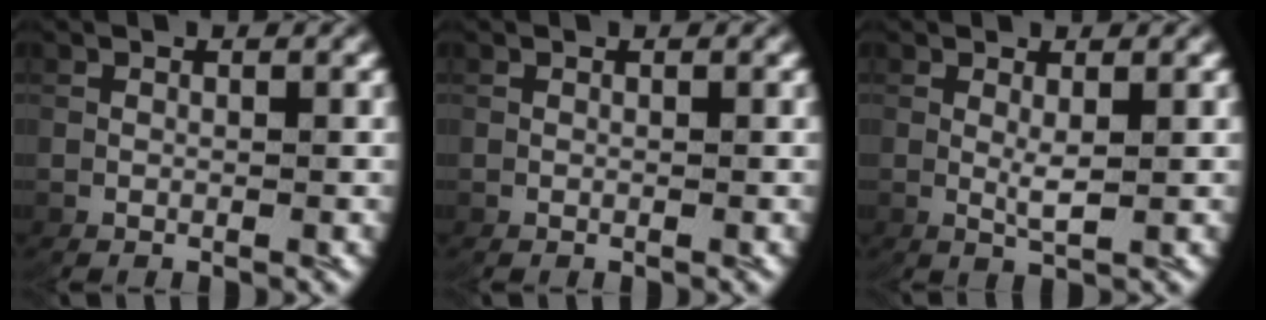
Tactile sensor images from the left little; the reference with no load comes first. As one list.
[{"total": 0.0}, {"total": 1.5, "force": [0.7, -0.3, 1.3], "torque": [-0.028, -0.008, 0.018]}]